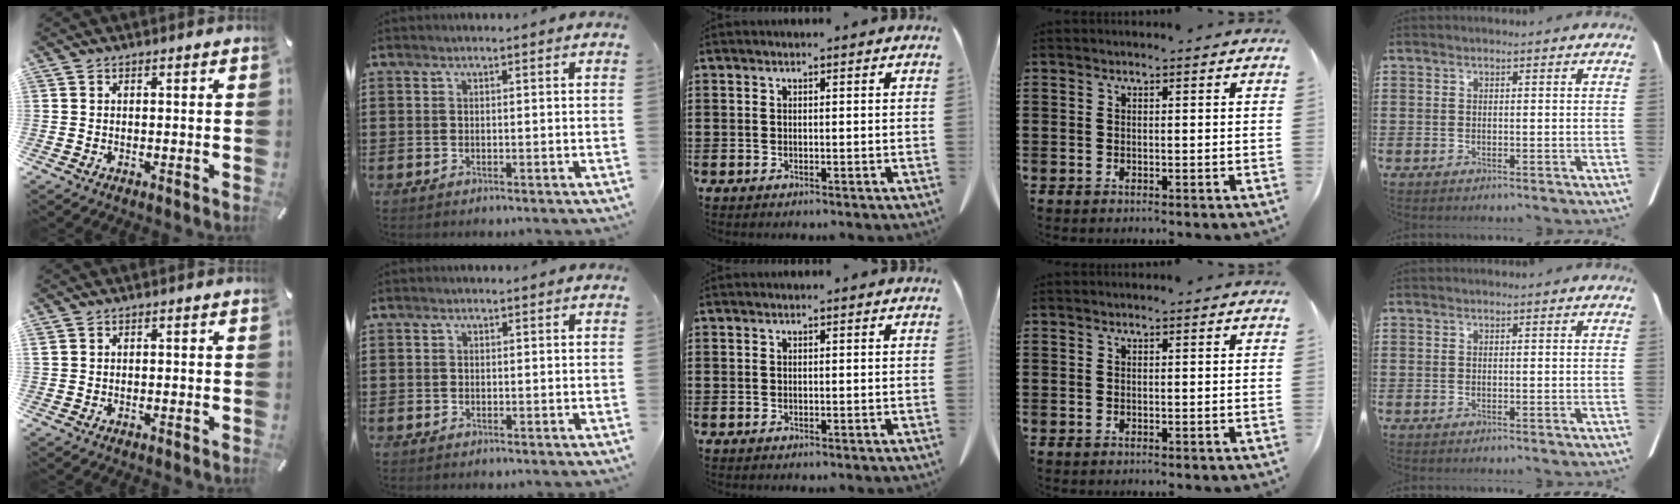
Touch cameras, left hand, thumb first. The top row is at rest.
{"thumb": {"total": 0.7, "force": [0.0, 0.5, 0.4], "torque": [-0.007, 0.002, -0.001]}, "index": {"total": 0.7, "force": [0.0, 0.7, 0.0], "torque": [-0.003, 0.005, 0.000]}}